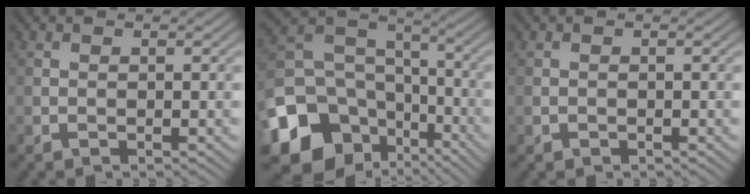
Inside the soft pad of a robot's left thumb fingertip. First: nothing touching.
{"total": 16.0, "force": [-7.7, 12.1, 7.0], "torque": [-0.210, -0.041, -0.126]}
{"total": 0.6, "force": [-0.3, 0.5, 0.2], "torque": [-0.001, -0.004, -0.006]}